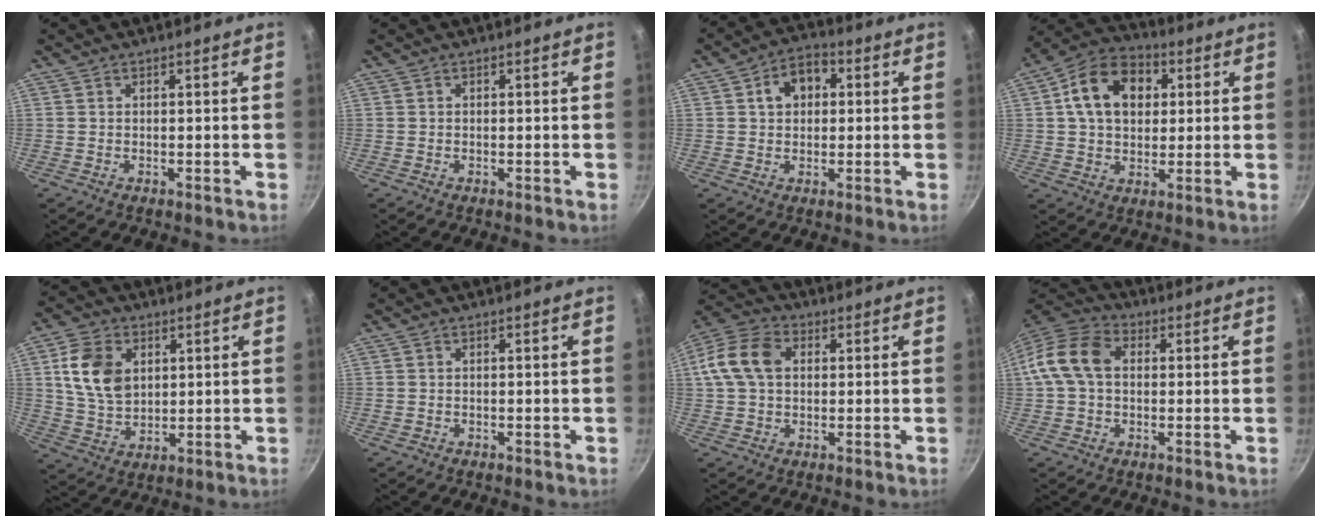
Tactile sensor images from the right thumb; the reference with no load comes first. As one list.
[{"total": 0.0}, {"total": 7.6, "force": [1.7, 5.6, 4.9], "torque": [-0.046, 0.016, 0.017]}, {"total": 14.4, "force": [3.4, 10.5, 9.3], "torque": [-0.131, 0.017, 0.042]}, {"total": 11.6, "force": [3.0, 8.4, 7.5], "torque": [-0.119, -0.012, 0.062]}, {"total": 0.0}, {"total": 11.6, "force": [2.0, 8.3, 7.8], "torque": [-0.140, 0.022, 0.021]}, {"total": 11.8, "force": [1.4, 8.5, 8.1], "torque": [-0.137, 0.027, 0.008]}]